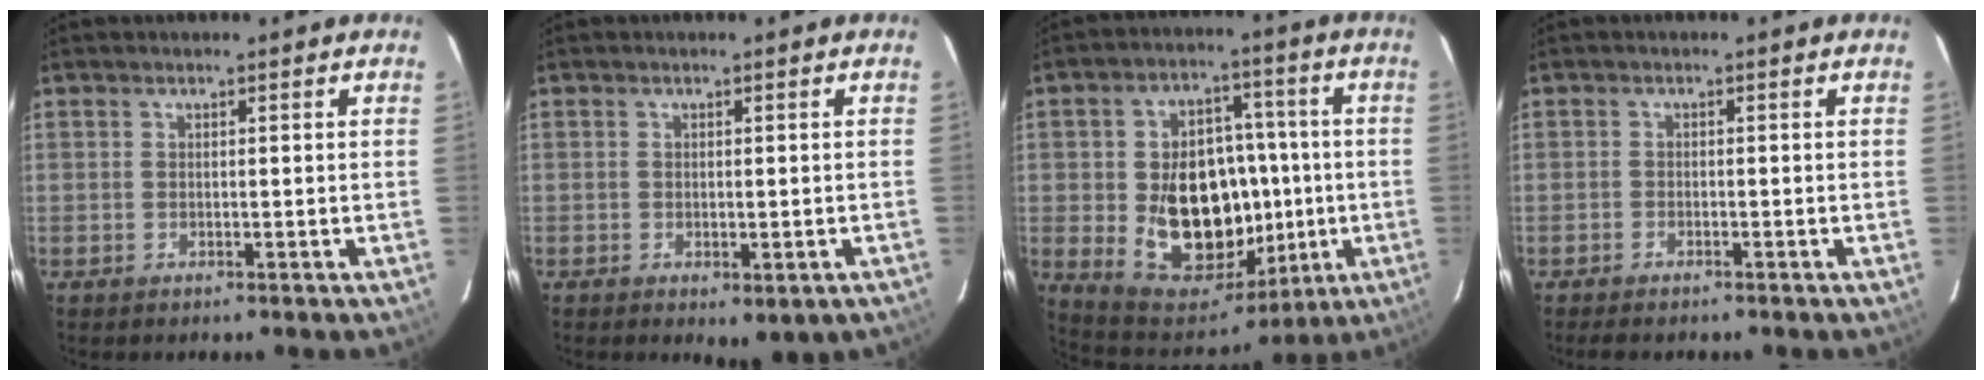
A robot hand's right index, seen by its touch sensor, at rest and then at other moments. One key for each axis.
{"total": 3.7, "fx": -1.4, "fy": 2.1, "fz": 2.7, "tx": -0.042, "ty": -0.014, "tz": -0.015}
{"total": 20.1, "fx": -1.8, "fy": 14.6, "fz": 13.7, "tx": -0.263, "ty": 0.019, "tz": 0.001}
{"total": 2.9, "fx": -2.5, "fy": 0.7, "fz": 1.1, "tx": -0.034, "ty": -0.006, "tz": -0.044}